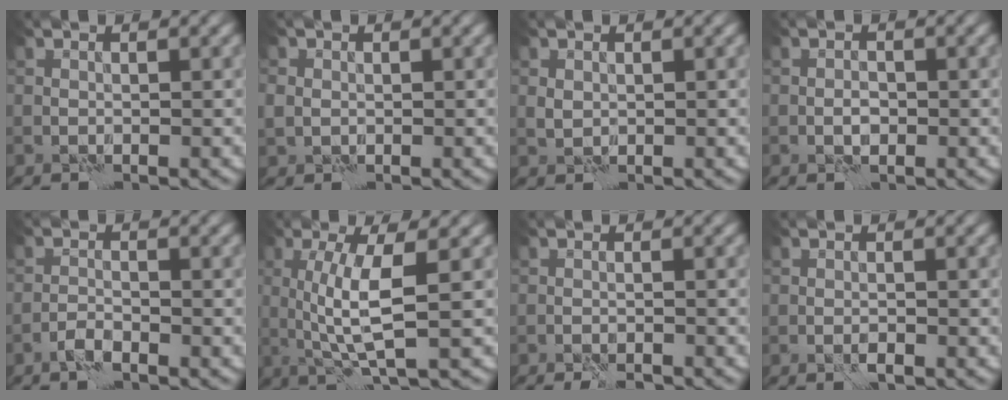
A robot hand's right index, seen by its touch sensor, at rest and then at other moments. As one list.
[{"total": 1.7, "force": [0.2, 1.6, 0.5], "torque": [-0.014, 0.004, 0.003]}, {"total": 0.9, "force": [0.3, 0.8, 0.3], "torque": [-0.009, 0.003, 0.008]}, {"total": 1.2, "force": [-0.4, 0.7, 0.8], "torque": [-0.011, 0.005, -0.009]}, {"total": 1.4, "force": [-1.1, 0.4, 0.7], "torque": [-0.013, 0.006, -0.026]}, {"total": 5.2, "force": [0.6, 1.2, 5.1], "torque": [-0.096, 0.002, 0.013]}, {"total": 2.7, "force": [-2.4, 0.4, 1.1], "torque": [-0.023, 0.000, -0.036]}, {"total": 1.0, "force": [-0.7, 0.2, 0.7], "torque": [-0.013, 0.001, -0.012]}]